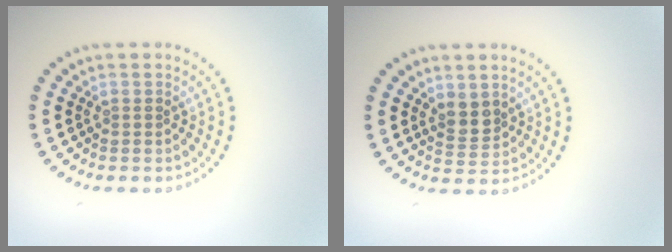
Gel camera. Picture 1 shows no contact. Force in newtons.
{"total": 2.0, "press": 1.7, "slide": 1.0}